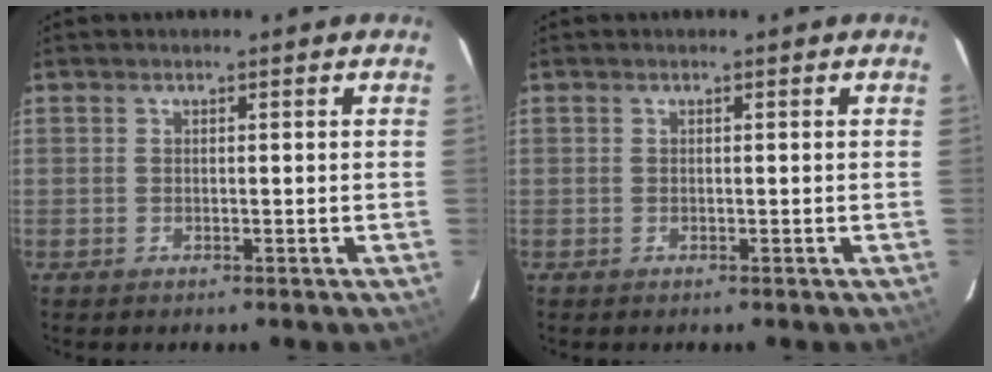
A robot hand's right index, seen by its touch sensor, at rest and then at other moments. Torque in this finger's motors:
{"motor_torque": [-0.05, -0.02, 0.00, 0.01]}